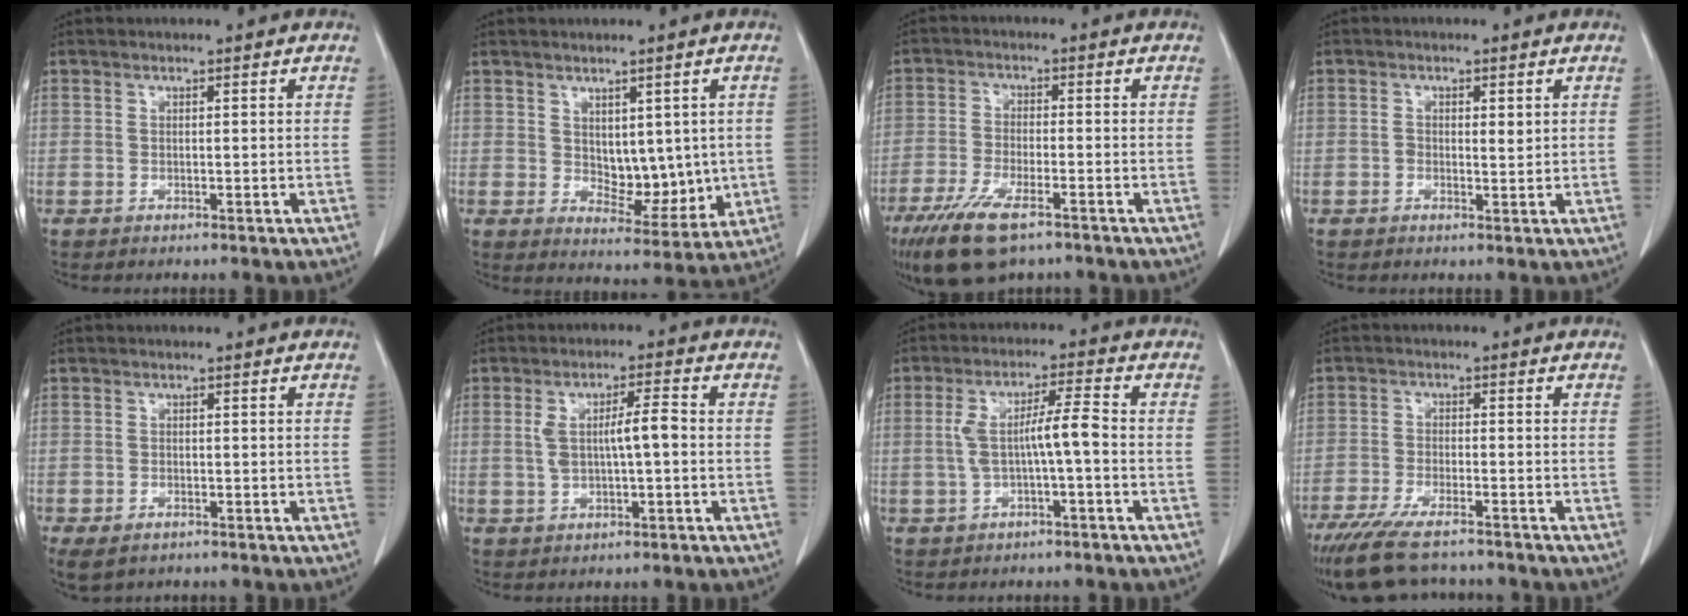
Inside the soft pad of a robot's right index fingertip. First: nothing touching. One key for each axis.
{"total": 7.6, "fx": 0.8, "fy": 4.4, "fz": 6.2, "tx": -0.078, "ty": -0.008, "tz": 0.029}
{"total": 10.3, "fx": -6.7, "fy": 3.2, "fz": 7.1, "tx": -0.136, "ty": -0.020, "tz": -0.116}
{"total": 2.0, "fx": 0.4, "fy": 1.1, "fz": 1.7, "tx": -0.027, "ty": -0.002, "tz": 0.005}
{"total": 4.0, "fx": -2.2, "fy": 2.5, "fz": 2.1, "tx": -0.043, "ty": -0.008, "tz": -0.030}
{"total": 5.9, "fx": 0.2, "fy": 1.2, "fz": 5.8, "tx": -0.110, "ty": 0.015, "tz": 0.005}
{"total": 6.6, "fx": -0.7, "fy": 0.5, "fz": 6.5, "tx": -0.128, "ty": 0.020, "tz": -0.010}
{"total": 11.7, "fx": -9.7, "fy": 2.7, "fz": 6.0, "tx": -0.103, "ty": -0.024, "tz": -0.156}